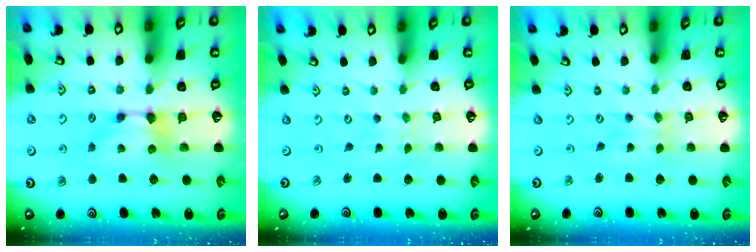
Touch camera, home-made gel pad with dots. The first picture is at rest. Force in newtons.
{"total": 5.9, "press": 5.9, "slide": 0.2}
{"total": 3.7, "press": 3.7, "slide": 0.7}